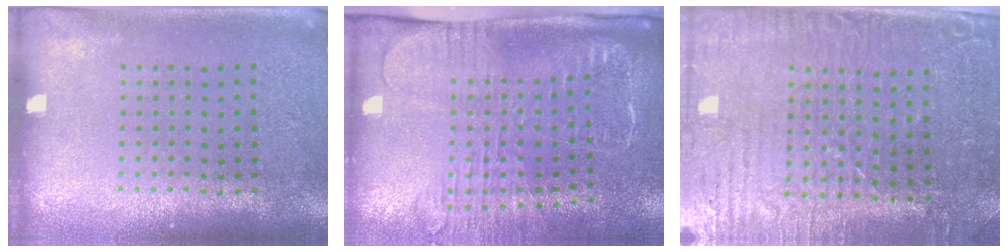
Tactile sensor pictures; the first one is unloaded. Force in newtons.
{"total": 2.7, "press": 2.1, "slide": 1.7}
{"total": 3.8, "press": 3.5, "slide": 1.5}